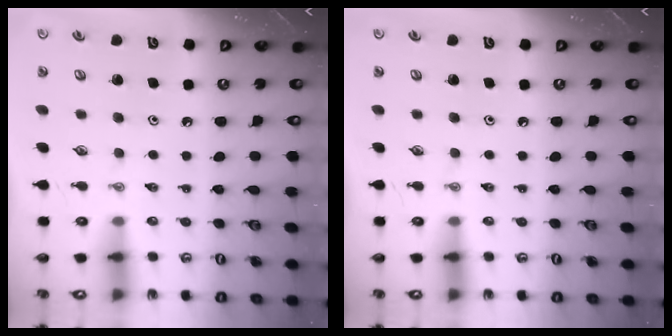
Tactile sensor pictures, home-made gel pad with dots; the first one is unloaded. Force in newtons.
{"total": 0.0}